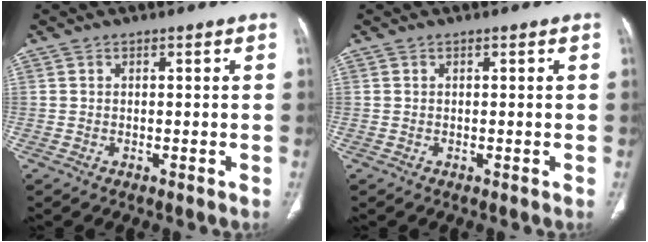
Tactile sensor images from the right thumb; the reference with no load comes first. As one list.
[{"total": 0.0}]